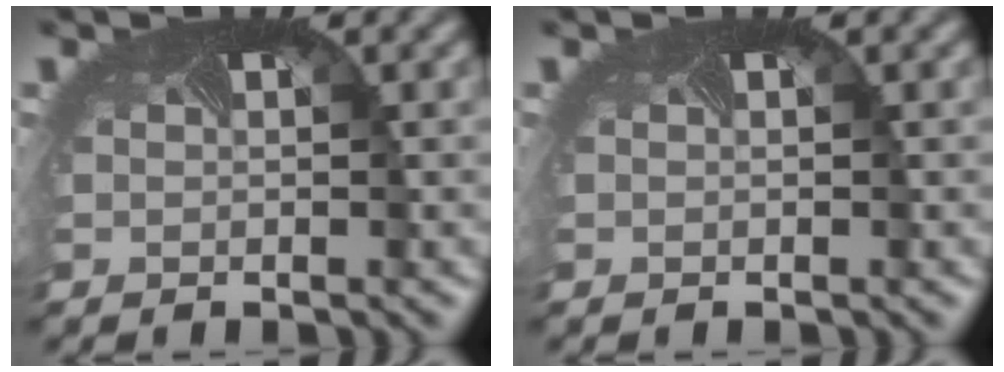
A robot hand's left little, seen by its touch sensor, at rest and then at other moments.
{"total": 0.0}